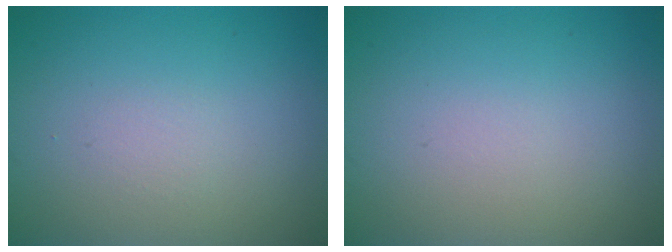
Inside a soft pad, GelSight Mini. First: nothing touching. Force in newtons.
{"total": 0.0}